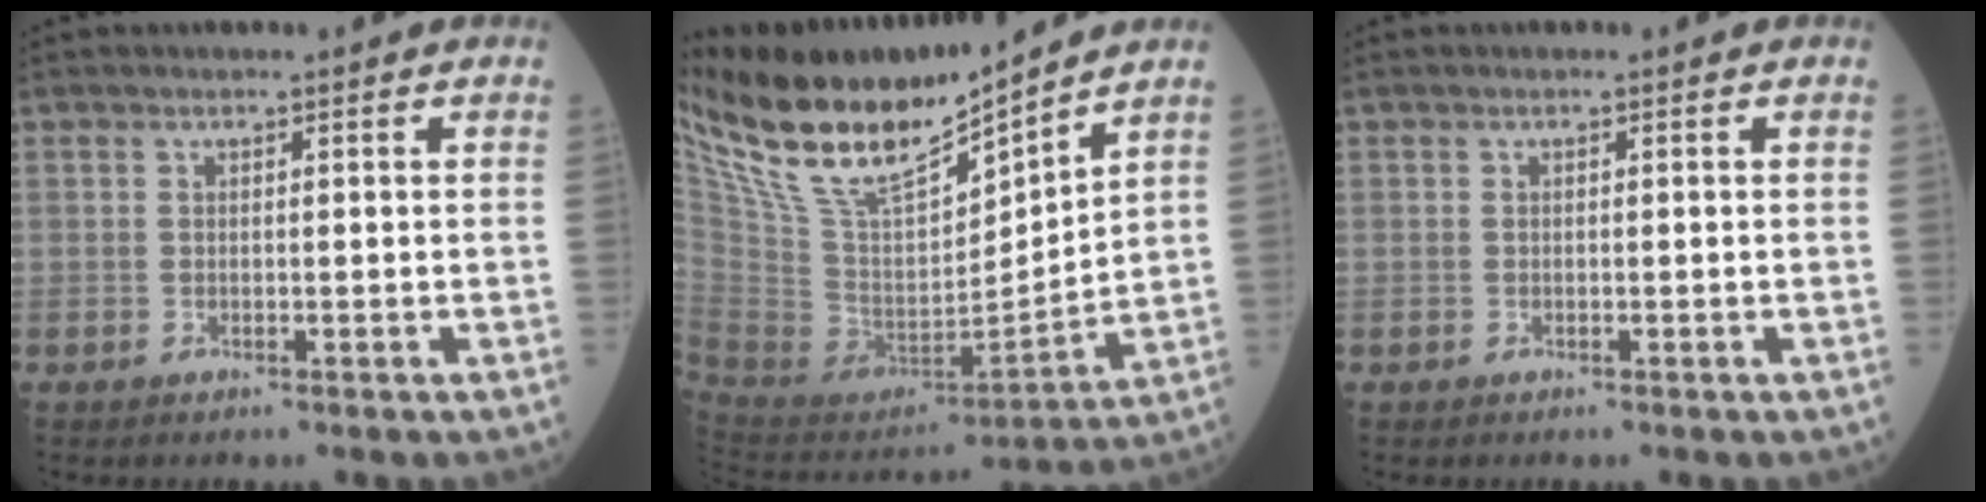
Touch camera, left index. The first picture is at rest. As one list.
[{"total": 20.2, "force": [16.3, 3.8, 11.2], "torque": [-0.221, 0.006, 0.314]}, {"total": 0.0}]